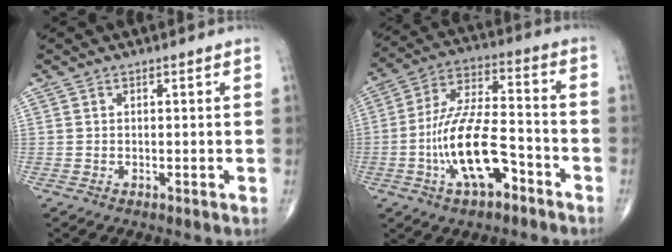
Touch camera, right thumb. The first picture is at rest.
{"total": 15.8, "force": [-6.1, 6.5, 13.0], "torque": [-0.241, 0.043, -0.107]}